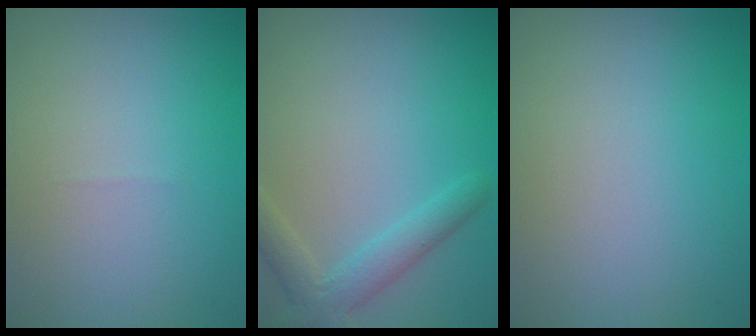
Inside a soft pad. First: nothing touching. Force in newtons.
{"total": 3.4, "press": 3.4, "slide": 0.2}
{"total": 0.0}